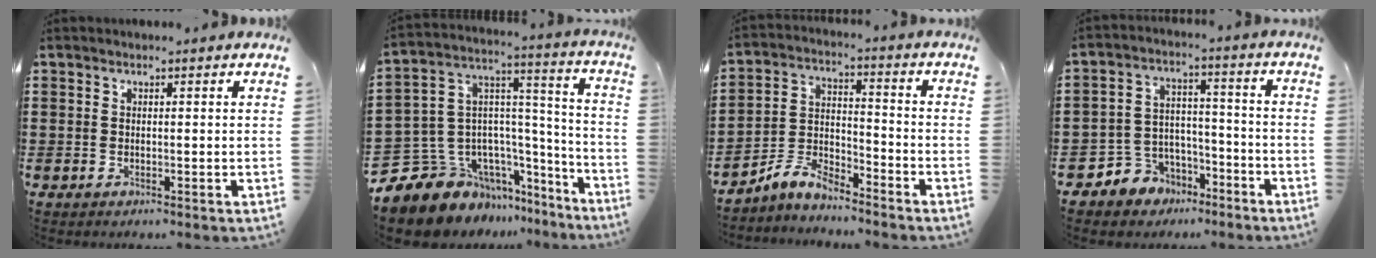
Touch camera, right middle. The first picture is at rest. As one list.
[{"total": 11.2, "force": [-8.5, 7.0, 2.1], "torque": [-0.093, -0.006, -0.161]}, {"total": 6.1, "force": [-5.6, 1.8, 1.7], "torque": [-0.050, 0.001, -0.116]}, {"total": 5.6, "force": [-4.1, 3.7, -0.4], "torque": [-0.021, 0.004, -0.085]}]